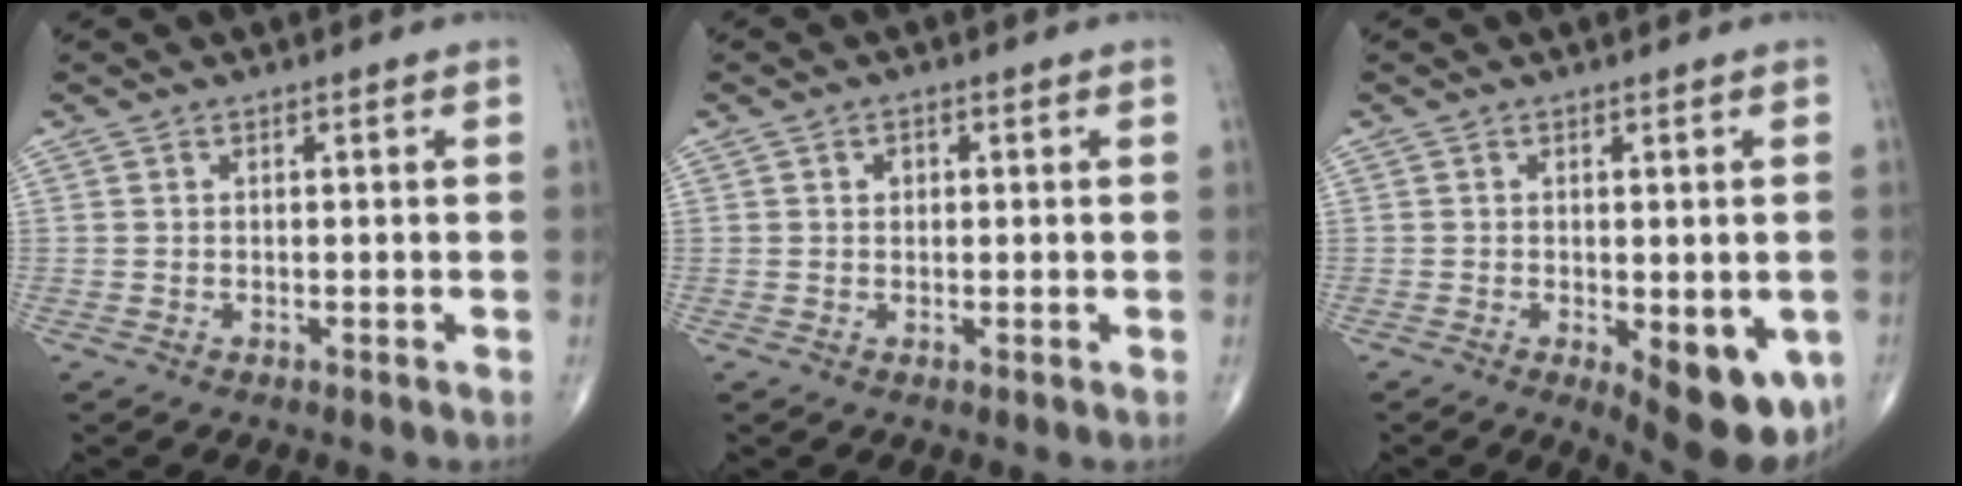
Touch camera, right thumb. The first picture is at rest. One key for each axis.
{"total": 1.5, "fx": 0.3, "fy": 1.2, "fz": 0.8, "tx": -0.007, "ty": 0.002, "tz": 0.003}
{"total": 11.4, "fx": -3.7, "fy": 4.7, "fz": 9.7, "tx": -0.110, "ty": -0.013, "tz": -0.038}